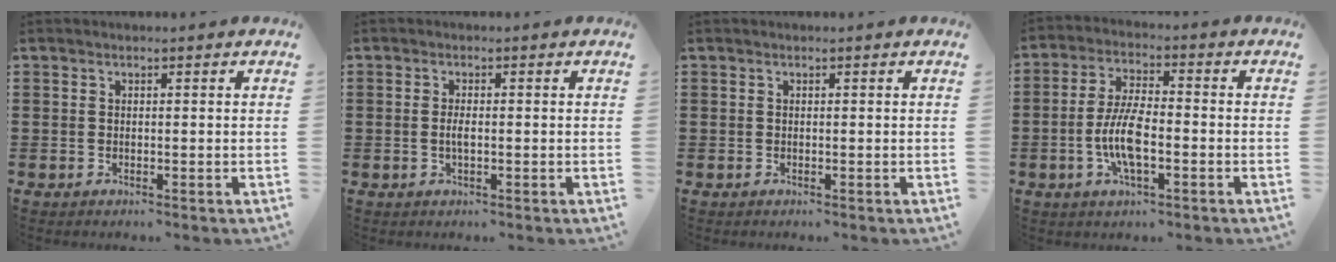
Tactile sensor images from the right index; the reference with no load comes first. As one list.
[{"total": 1.8, "force": [-0.3, 0.5, 1.7], "torque": [-0.039, -0.003, -0.007]}, {"total": 0.0}, {"total": 7.8, "force": [-2.0, 2.6, 7.1], "torque": [-0.160, -0.009, -0.044]}]